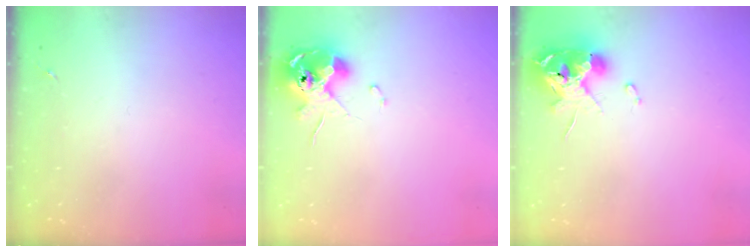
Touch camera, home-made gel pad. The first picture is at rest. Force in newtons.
{"total": 10.4, "press": 10.3, "slide": 1.4}
{"total": 14.0, "press": 13.9, "slide": 1.7}